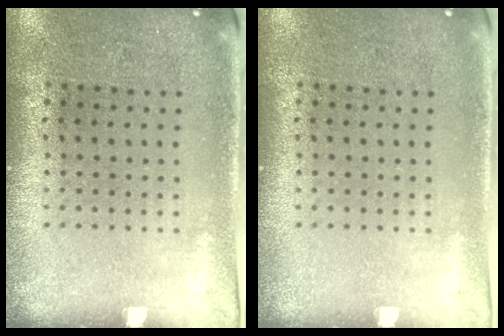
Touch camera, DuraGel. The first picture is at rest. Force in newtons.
{"total": 0.0}